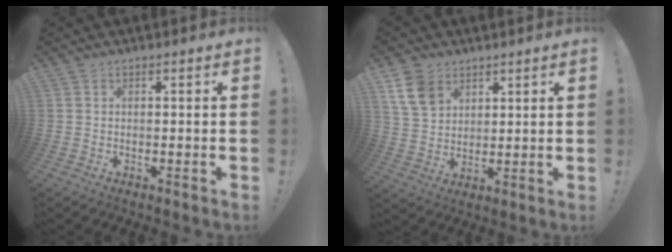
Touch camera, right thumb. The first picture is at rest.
{"total": 10.5, "force": [5.9, 7.4, 4.4], "torque": [-0.071, -0.025, 0.120]}